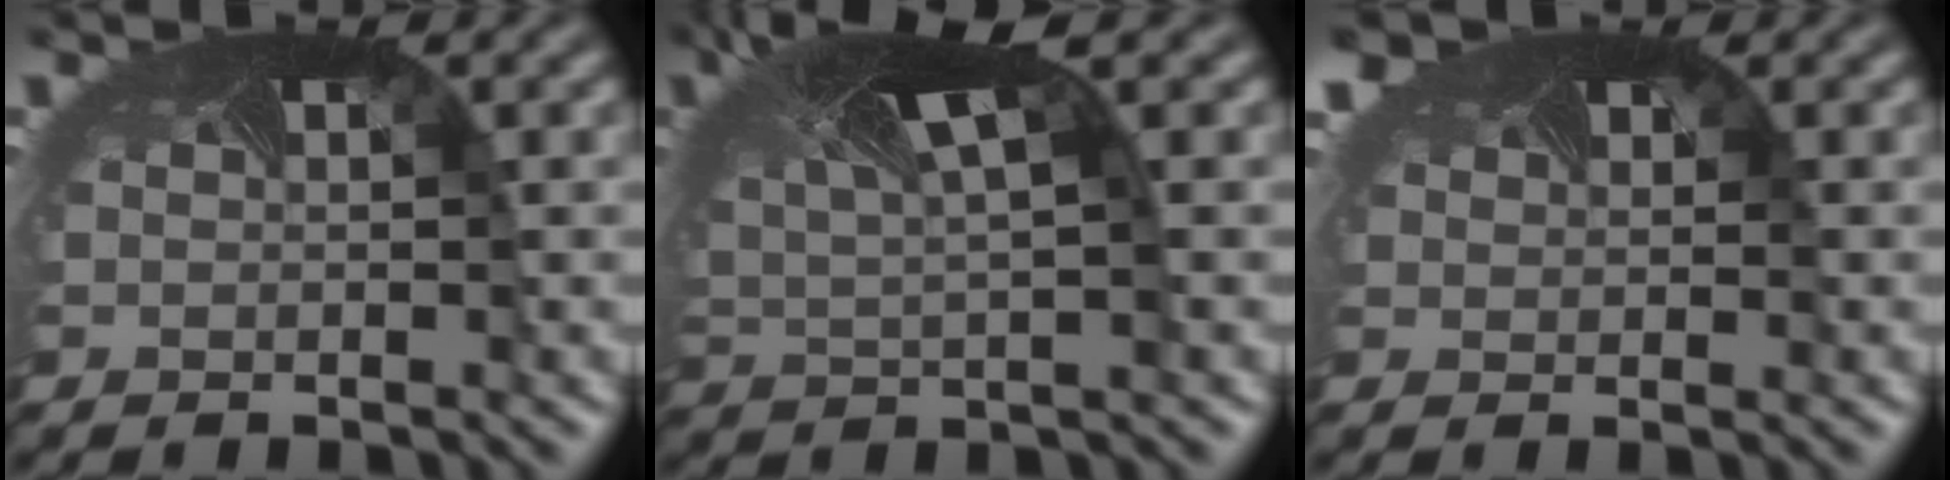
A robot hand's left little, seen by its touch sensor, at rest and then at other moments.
{"total": 6.3, "force": [2.9, 1.7, 5.3], "torque": [-0.135, -0.001, 0.062]}
{"total": 2.2, "force": [2.0, 0.8, 0.0], "torque": [-0.027, -0.004, 0.031]}